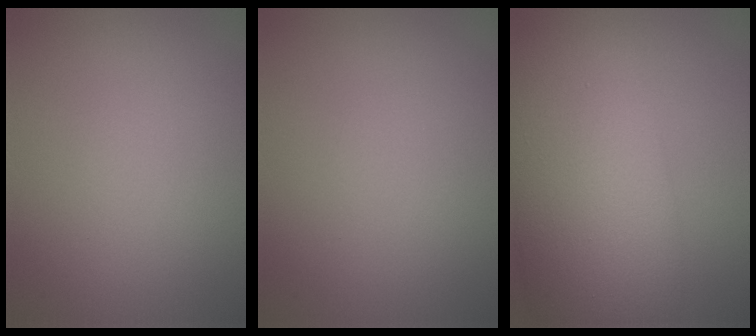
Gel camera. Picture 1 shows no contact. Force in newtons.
{"total": 0.0}
{"total": 10.9, "press": 10.9, "slide": 0.2}